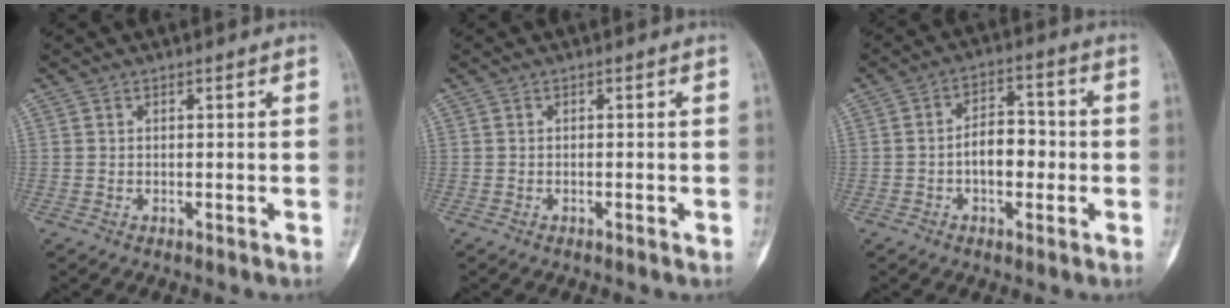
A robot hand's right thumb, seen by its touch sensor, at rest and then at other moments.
{"total": 0.5, "force": [-0.2, 0.2, 0.5], "torque": [-0.012, 0.000, -0.003]}
{"total": 7.4, "force": [-1.2, 4.5, 5.7], "torque": [-0.067, 0.026, -0.027]}